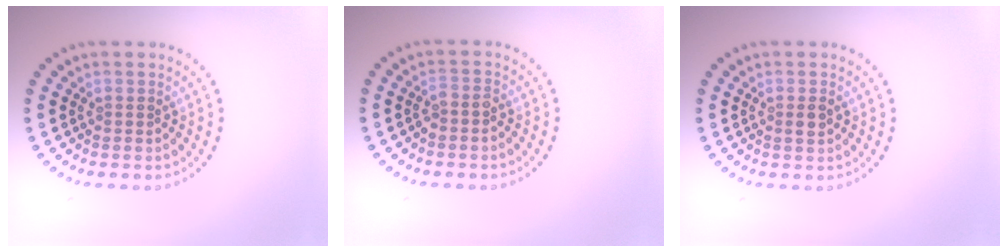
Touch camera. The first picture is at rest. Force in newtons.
{"total": 1.0, "press": 0.8, "slide": 0.6}
{"total": 1.1, "press": 1.0, "slide": 0.3}